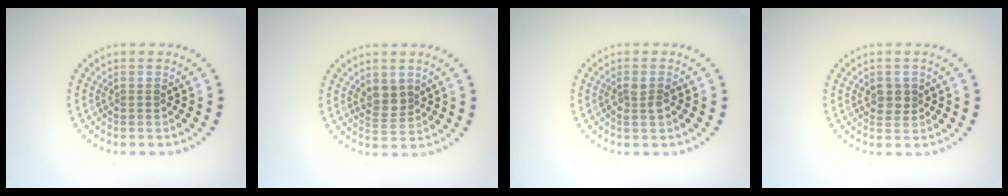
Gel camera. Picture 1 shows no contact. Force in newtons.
{"total": 2.2, "press": 2.0, "slide": 0.9}
{"total": 1.3, "press": 1.2, "slide": 0.4}
{"total": 1.9, "press": 1.8, "slide": 0.3}